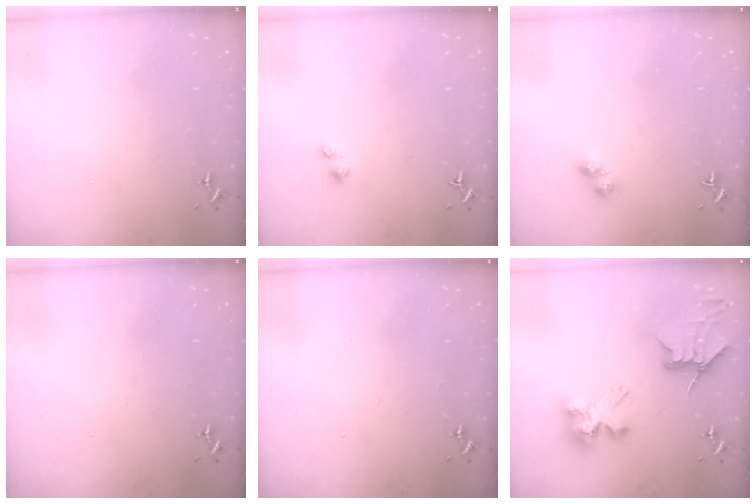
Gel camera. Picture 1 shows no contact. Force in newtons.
{"total": 2.2, "press": 2.2, "slide": 0.2}
{"total": 3.6, "press": 3.5, "slide": 0.7}
{"total": 0.0}
{"total": 0.0}
{"total": 10.0, "press": 9.9, "slide": 1.2}